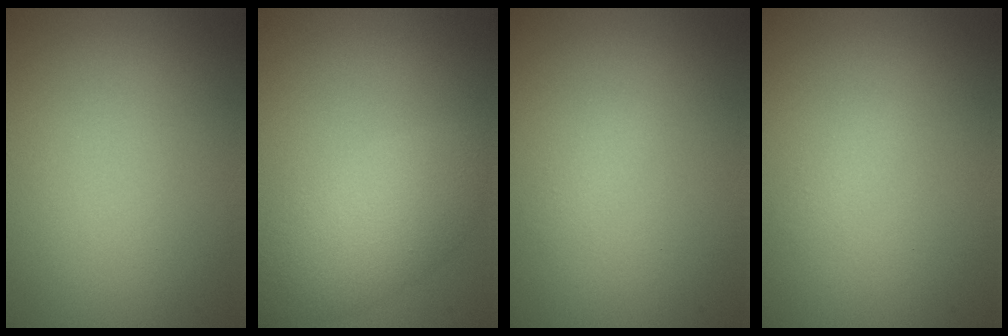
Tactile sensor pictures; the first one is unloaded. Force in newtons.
{"total": 4.7, "press": 4.7, "slide": 0.2}
{"total": 0.8, "press": 0.8, "slide": 0.0}
{"total": 0.8, "press": 0.8, "slide": 0.0}